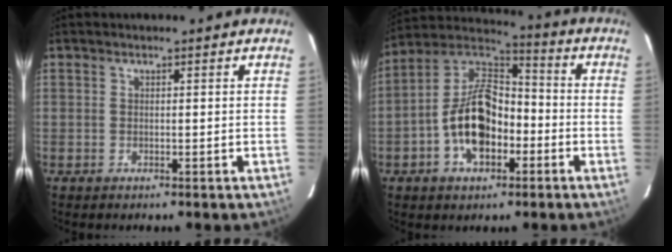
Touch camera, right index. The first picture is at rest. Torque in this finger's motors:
{"motor_torque": [2.14, 0.00, 0.70, 0.15]}